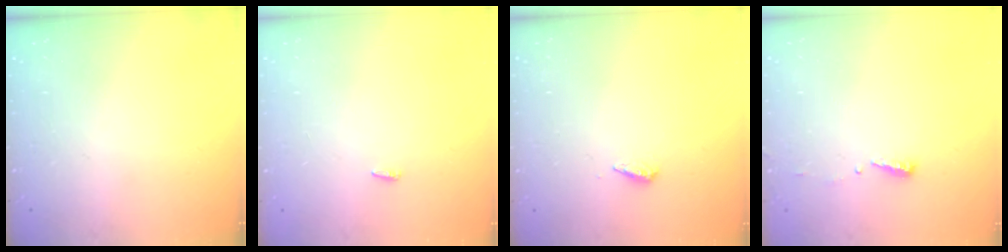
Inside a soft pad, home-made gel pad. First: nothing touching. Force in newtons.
{"total": 1.8, "press": 1.7, "slide": 0.6}
{"total": 3.5, "press": 3.5, "slide": 0.3}
{"total": 3.9, "press": 3.9, "slide": 0.4}